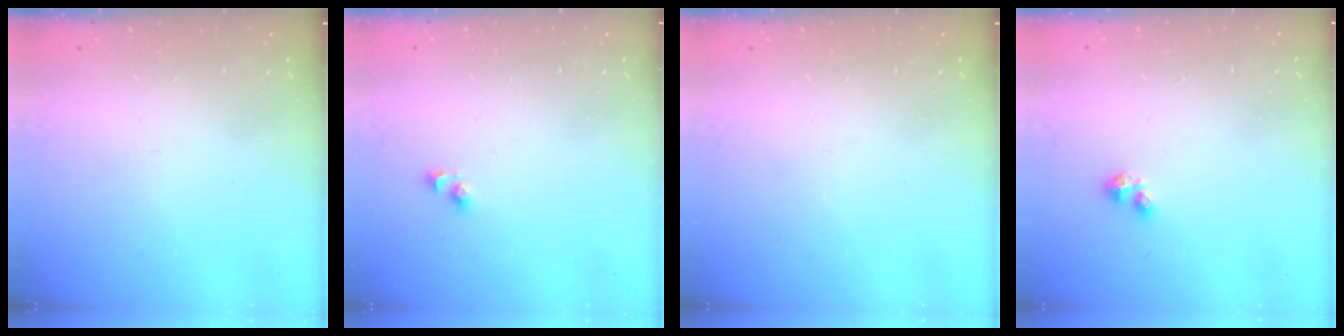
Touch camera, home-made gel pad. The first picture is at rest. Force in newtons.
{"total": 2.3, "press": 2.3, "slide": 0.2}
{"total": 0.0}
{"total": 2.9, "press": 2.9, "slide": 0.5}